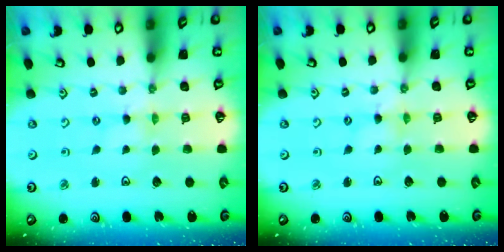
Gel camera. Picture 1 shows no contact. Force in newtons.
{"total": 1.7, "press": 1.7, "slide": 0.2}